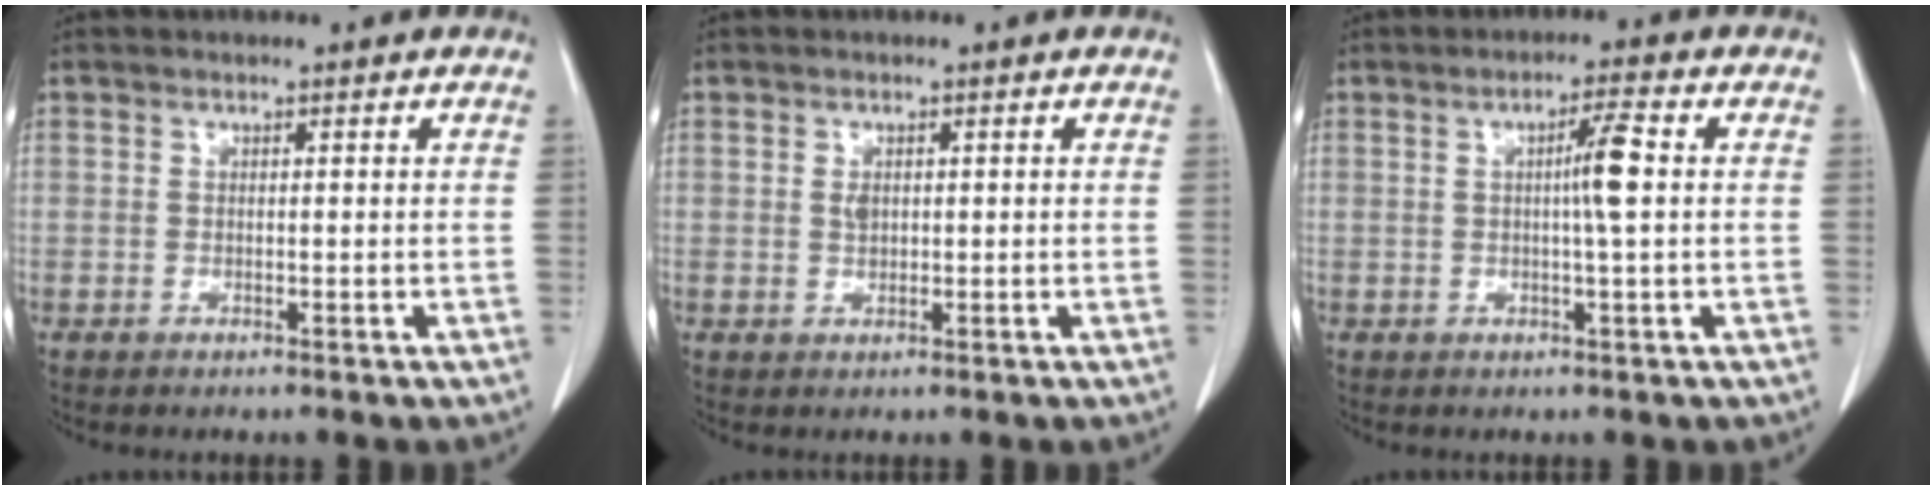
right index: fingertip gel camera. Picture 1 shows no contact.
{"total": 1.5, "force": [0.3, 0.9, 1.1], "torque": [-0.019, -0.002, 0.005]}
{"total": 4.3, "force": [0.3, -0.4, 4.3], "torque": [-0.074, 0.000, 0.005]}